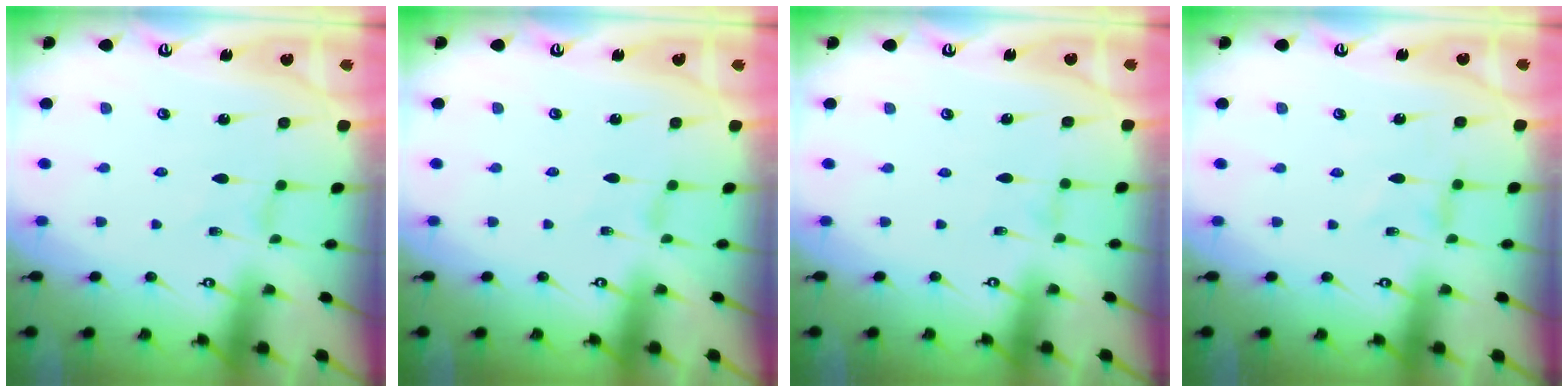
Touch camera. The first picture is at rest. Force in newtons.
{"total": 0.5, "press": 0.5, "slide": 0.2}
{"total": 0.0}
{"total": 1.5, "press": 1.5, "slide": 0.3}